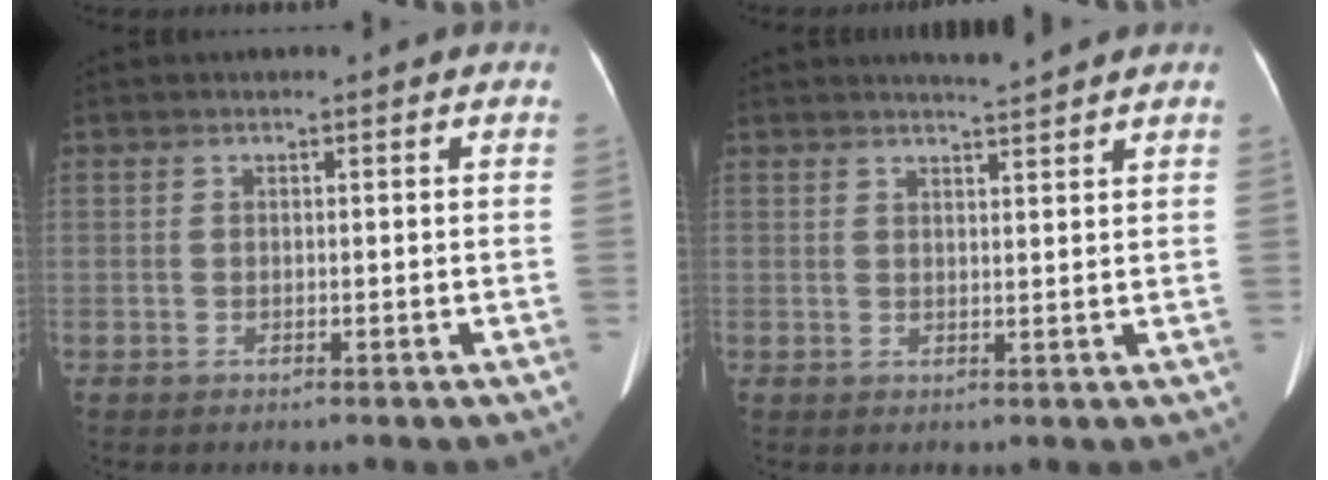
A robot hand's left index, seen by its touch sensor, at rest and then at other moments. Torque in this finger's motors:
{"motor_torque": [0.91, -1.22, 0.06, 0.03]}